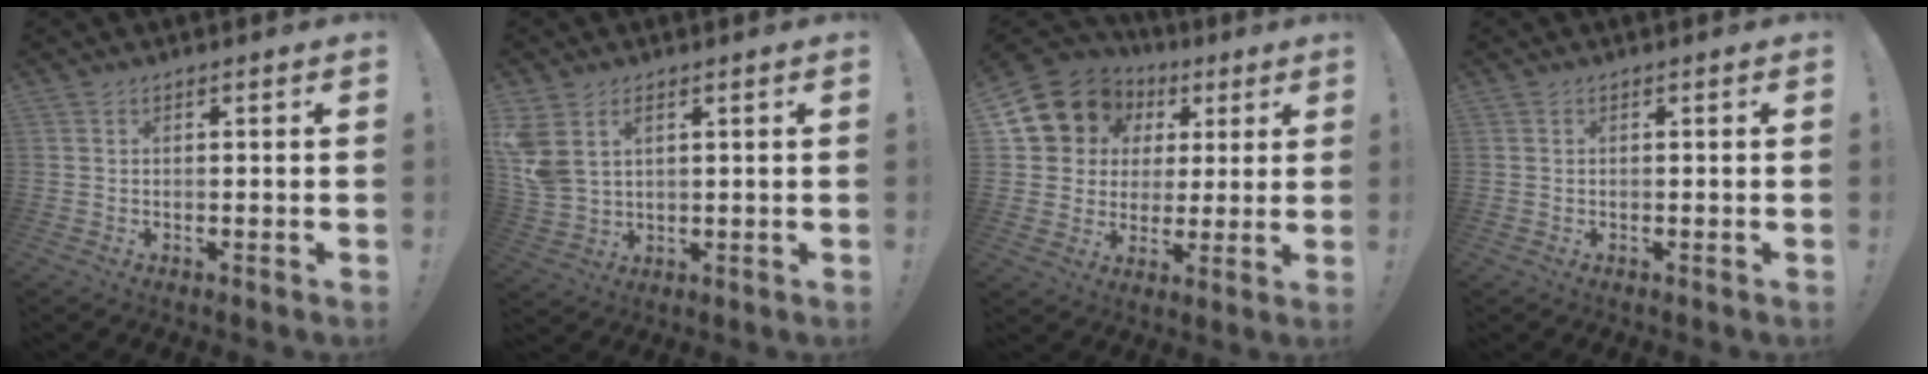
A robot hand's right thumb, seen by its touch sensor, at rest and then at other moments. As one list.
[{"total": 6.6, "force": [3.2, 4.3, 3.9], "torque": [-0.078, -0.014, 0.062]}, {"total": 13.4, "force": [6.4, 11.0, 4.1], "torque": [-0.073, -0.033, 0.138]}, {"total": 0.0}]